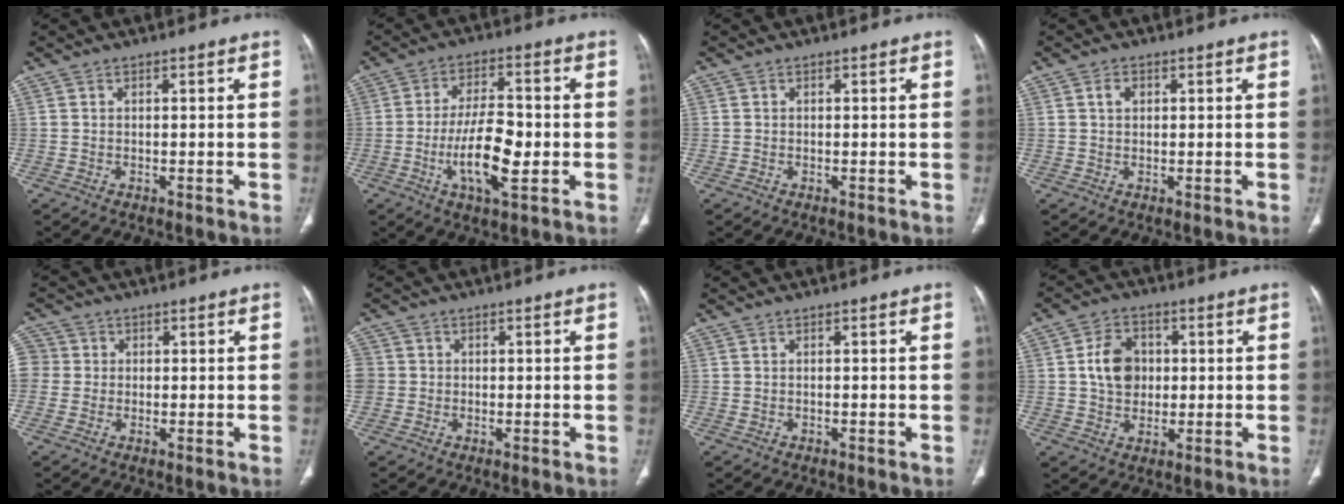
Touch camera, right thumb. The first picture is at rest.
{"total": 11.2, "force": [-2.3, 4.1, 10.1], "torque": [-0.178, 0.008, -0.041]}
{"total": 0.0}
{"total": 1.9, "force": [0.6, 1.4, 1.2], "torque": [-0.016, 0.002, 0.009]}
{"total": 6.8, "force": [0.4, 6.4, 2.1], "torque": [-0.045, 0.020, 0.007]}
{"total": 6.2, "force": [0.1, 5.9, 2.1], "torque": [-0.054, 0.017, 0.006]}
{"total": 0.0}
{"total": 8.4, "force": [0.9, 6.6, 5.1], "torque": [-0.064, 0.004, 0.012]}